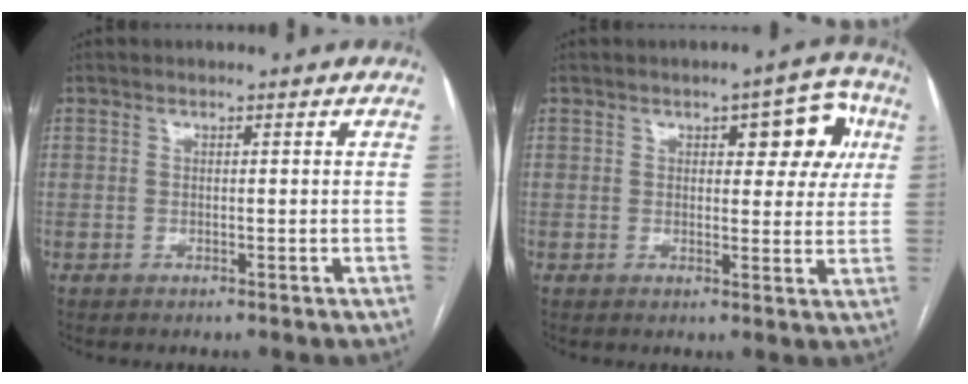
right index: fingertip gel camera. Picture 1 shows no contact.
{"total": 7.8, "force": [2.7, 3.3, 6.5], "torque": [-0.062, 0.023, 0.029]}